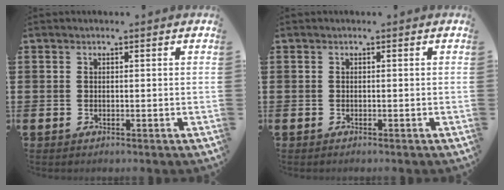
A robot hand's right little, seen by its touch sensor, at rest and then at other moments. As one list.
[{"total": 0.0}]